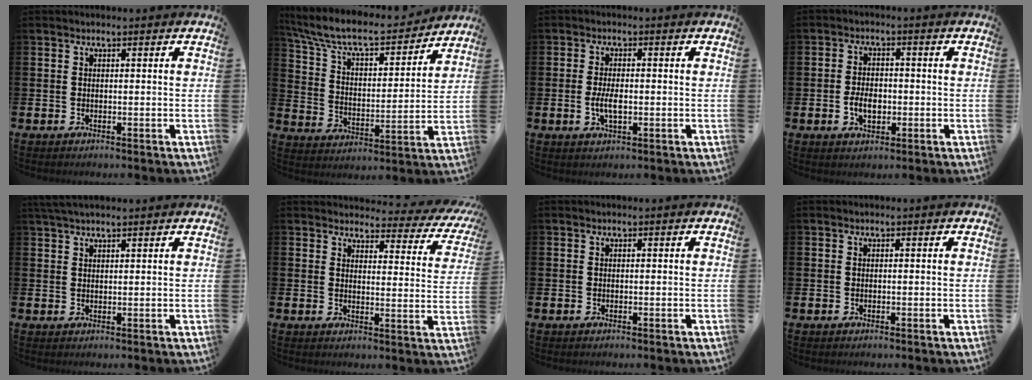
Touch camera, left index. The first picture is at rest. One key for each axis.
{"total": 8.8, "fx": 7.9, "fy": 2.4, "fz": 3.1, "tx": -0.101, "ty": -0.051, "tz": 0.134}
{"total": 3.5, "fx": -0.5, "fy": 1.5, "fz": 3.1, "tx": -0.051, "ty": -0.005, "tz": -0.014}
{"total": 3.6, "fx": -0.8, "fy": 2.4, "fz": 2.6, "tx": -0.030, "ty": -0.004, "tz": -0.021}
{"total": 2.8, "fx": 2.4, "fy": 0.6, "fz": 1.2, "tx": -0.024, "ty": -0.001, "tz": 0.043}
{"total": 2.7, "fx": 2.4, "fy": 1.2, "fz": 0.6, "tx": -0.013, "ty": -0.029, "tz": 0.031}
{"total": 0.0}
{"total": 0.0}